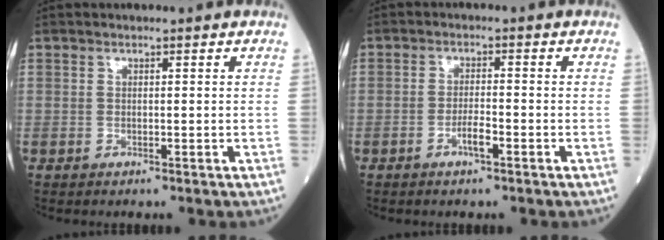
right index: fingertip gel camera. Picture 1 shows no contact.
{"total": 2.6, "force": [-1.4, 0.4, 2.2], "torque": [-0.038, 0.002, -0.027]}